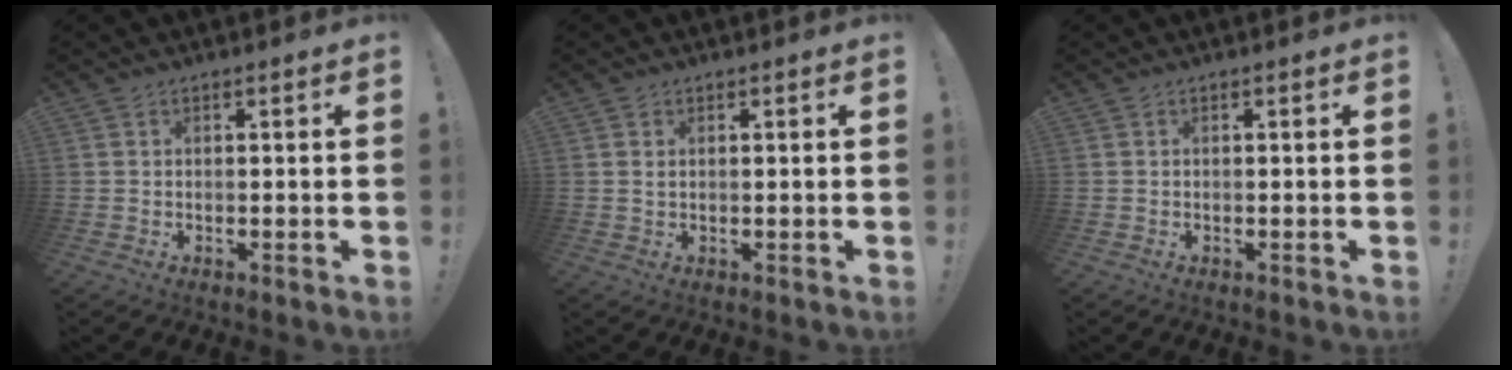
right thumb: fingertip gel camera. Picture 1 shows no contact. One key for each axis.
{"total": 0.8, "fx": 0.5, "fy": 0.5, "fz": 0.4, "tx": -0.001, "ty": -0.001, "tz": 0.007}
{"total": 0.0}